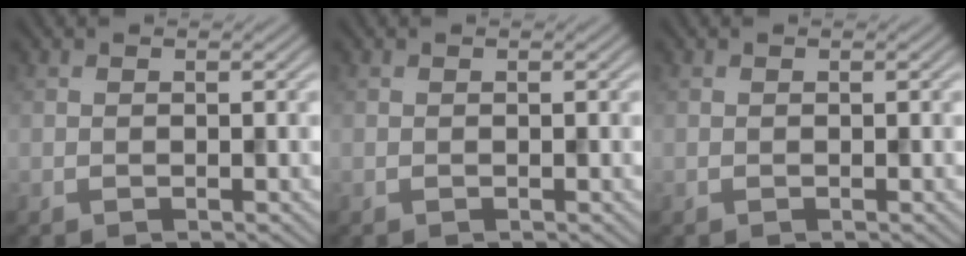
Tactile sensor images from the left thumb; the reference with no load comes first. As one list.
[{"total": 0.0}, {"total": 0.0}]